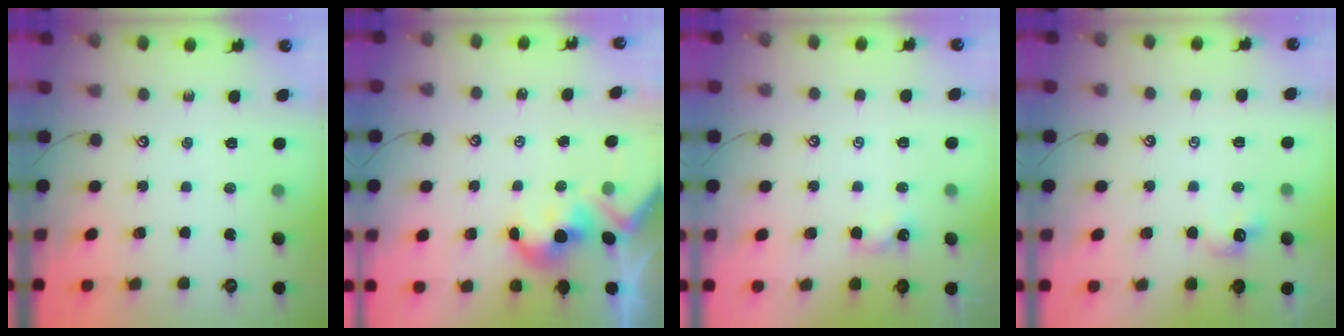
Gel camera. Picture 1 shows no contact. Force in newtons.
{"total": 3.8, "press": 3.8, "slide": 0.7}
{"total": 1.2, "press": 1.1, "slide": 0.3}
{"total": 0.6, "press": 0.3, "slide": 0.5}